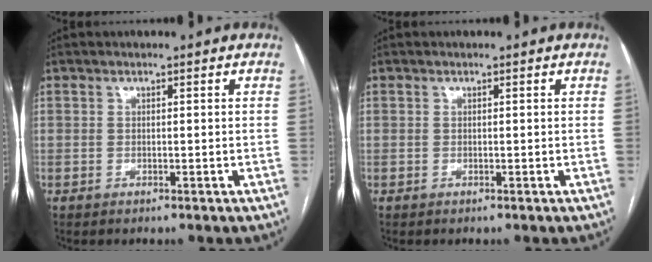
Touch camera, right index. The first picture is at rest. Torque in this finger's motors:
{"motor_torque": [0.00, 0.00, 0.00, 0.00]}